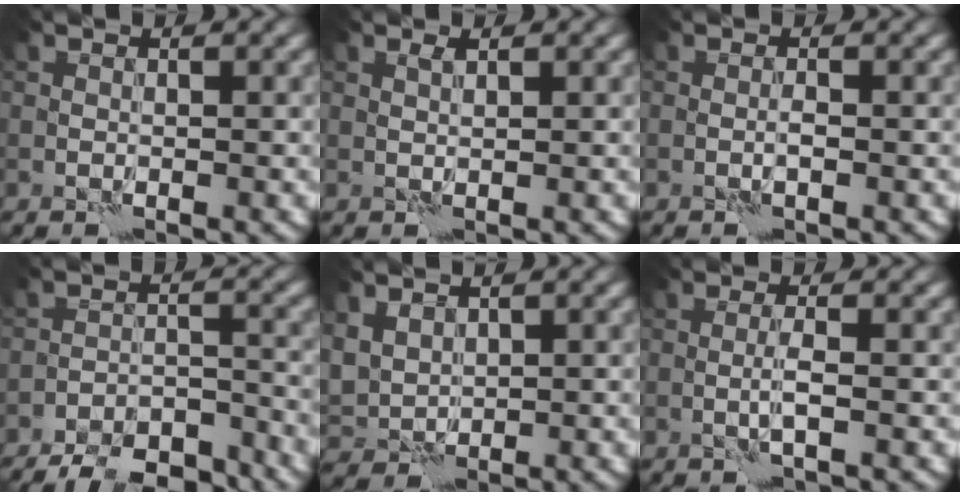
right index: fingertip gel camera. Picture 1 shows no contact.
{"total": 0.7, "force": [0.6, -0.1, 0.4], "torque": [-0.011, 0.002, 0.008]}
{"total": 0.6, "force": [-0.2, -0.1, 0.6], "torque": [-0.010, 0.002, -0.004]}
{"total": 10.2, "force": [-9.2, 2.7, 3.6], "torque": [-0.047, -0.014, -0.137]}
{"total": 2.8, "force": [1.7, 1.9, 1.2], "torque": [-0.040, 0.001, 0.036]}
{"total": 1.3, "force": [-0.1, -0.1, 1.3], "torque": [-0.028, 0.002, -0.007]}